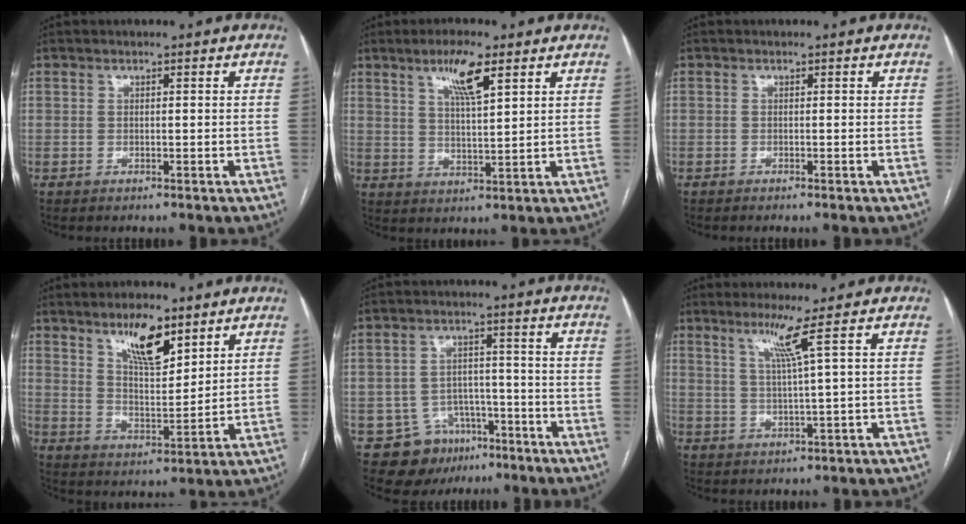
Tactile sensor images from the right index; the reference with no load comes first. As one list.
[{"total": 7.0, "force": [4.1, 1.0, 5.6], "torque": [-0.105, -0.002, 0.072]}, {"total": 0.5, "force": [-0.4, -0.2, 0.3], "torque": [-0.004, 0.003, -0.011]}, {"total": 8.9, "force": [5.9, 2.5, 6.2], "torque": [-0.111, -0.004, 0.110]}, {"total": 9.4, "force": [-5.6, 7.3, 2.1], "torque": [-0.032, 0.020, -0.076]}, {"total": 4.6, "force": [2.4, -1.9, 3.5], "torque": [-0.071, -0.010, 0.053]}]